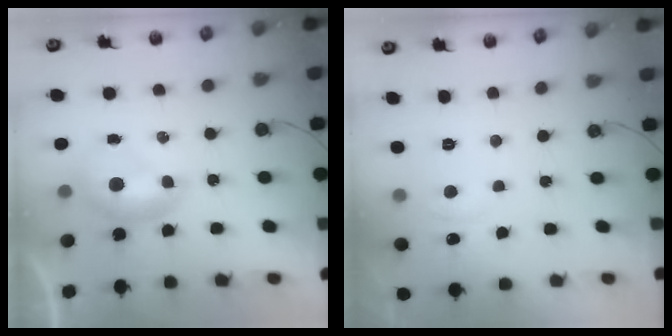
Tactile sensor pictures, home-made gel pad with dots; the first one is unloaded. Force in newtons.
{"total": 1.1, "press": 0.5, "slide": 0.9}